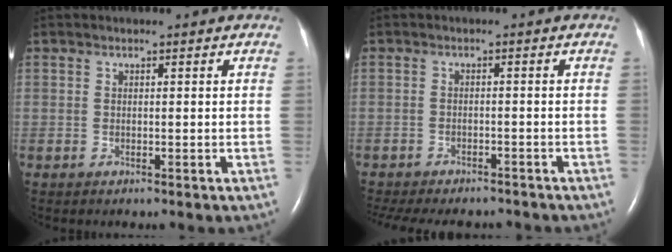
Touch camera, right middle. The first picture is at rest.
{"total": 14.2, "force": [-12.4, 4.4, 5.3], "torque": [-0.126, -0.012, -0.161]}